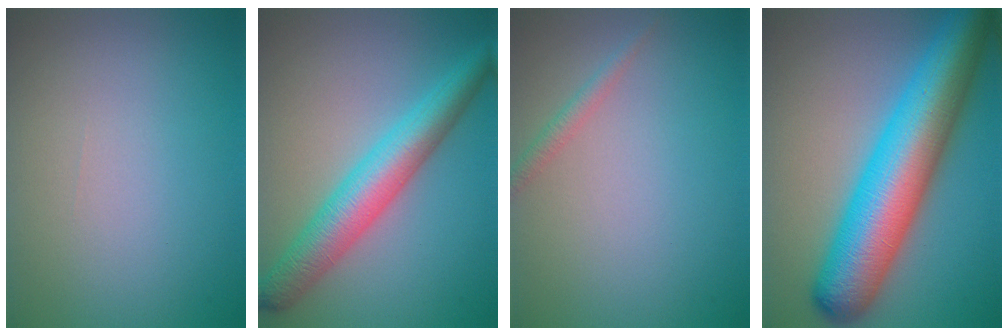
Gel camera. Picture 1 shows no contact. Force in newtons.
{"total": 6.1, "press": 6.1, "slide": 0.1}
{"total": 1.2, "press": 1.2, "slide": 0.1}
{"total": 12.3, "press": 12.3, "slide": 0.3}